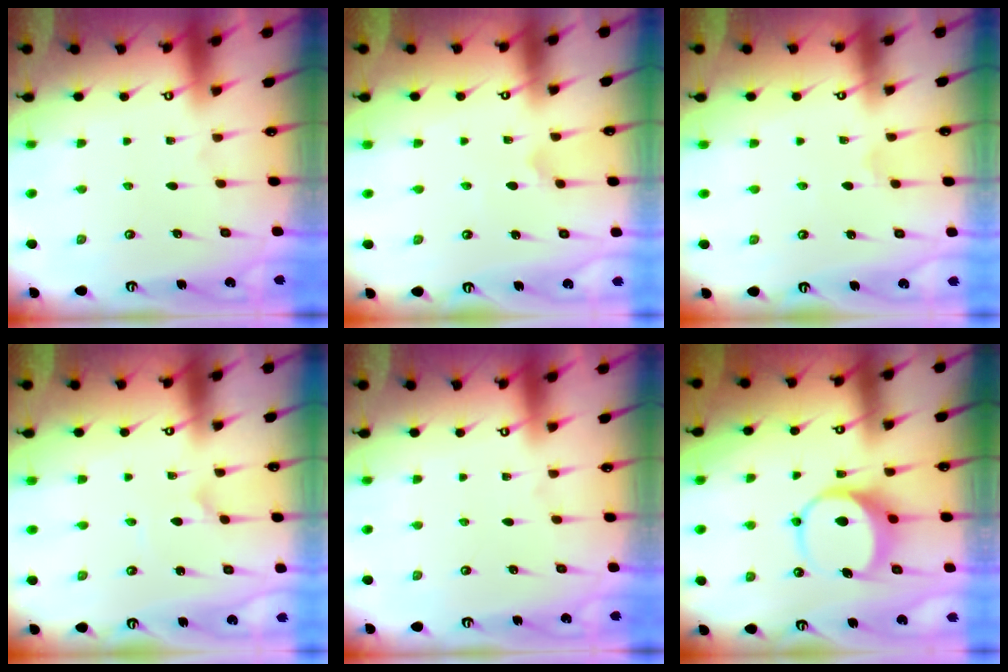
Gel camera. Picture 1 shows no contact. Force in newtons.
{"total": 2.7, "press": 2.7, "slide": 0.6}
{"total": 1.2, "press": 1.2, "slide": 0.1}
{"total": 1.2, "press": 1.2, "slide": 0.0}
{"total": 0.0}
{"total": 8.7, "press": 8.6, "slide": 1.4}